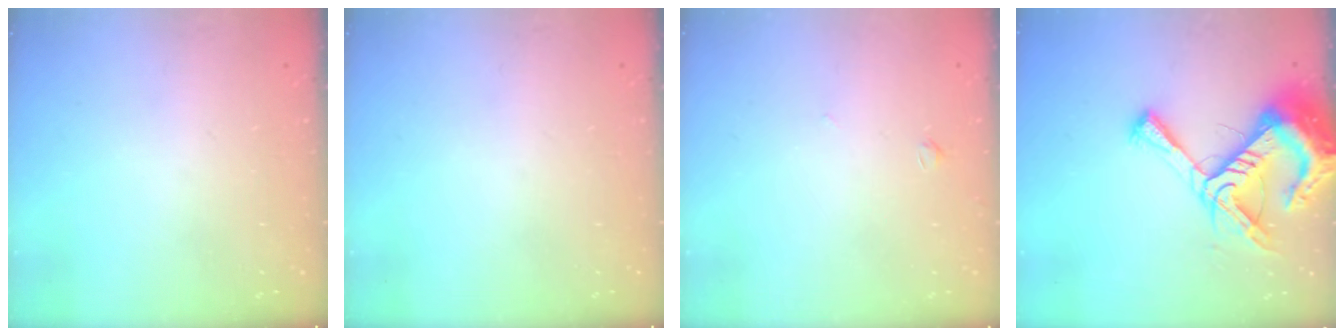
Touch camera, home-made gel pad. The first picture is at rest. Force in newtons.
{"total": 0.0}
{"total": 1.5, "press": 1.4, "slide": 0.5}
{"total": 17.4, "press": 17.3, "slide": 1.8}